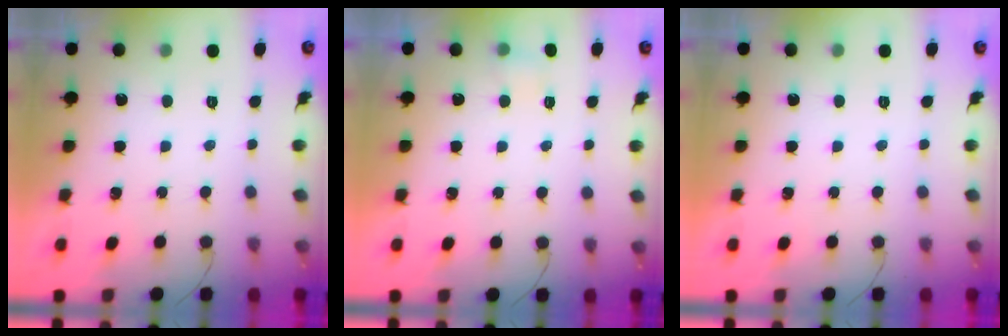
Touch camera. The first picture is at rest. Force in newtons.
{"total": 2.6, "press": 2.5, "slide": 0.7}
{"total": 0.0}